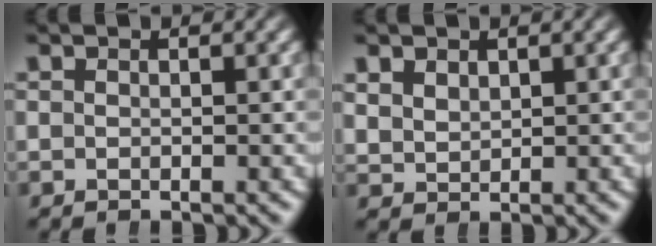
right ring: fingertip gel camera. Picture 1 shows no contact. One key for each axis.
{"total": 2.0, "fx": 1.5, "fy": 1.3, "fz": 0.5, "tx": -0.013, "ty": -0.002, "tz": 0.037}